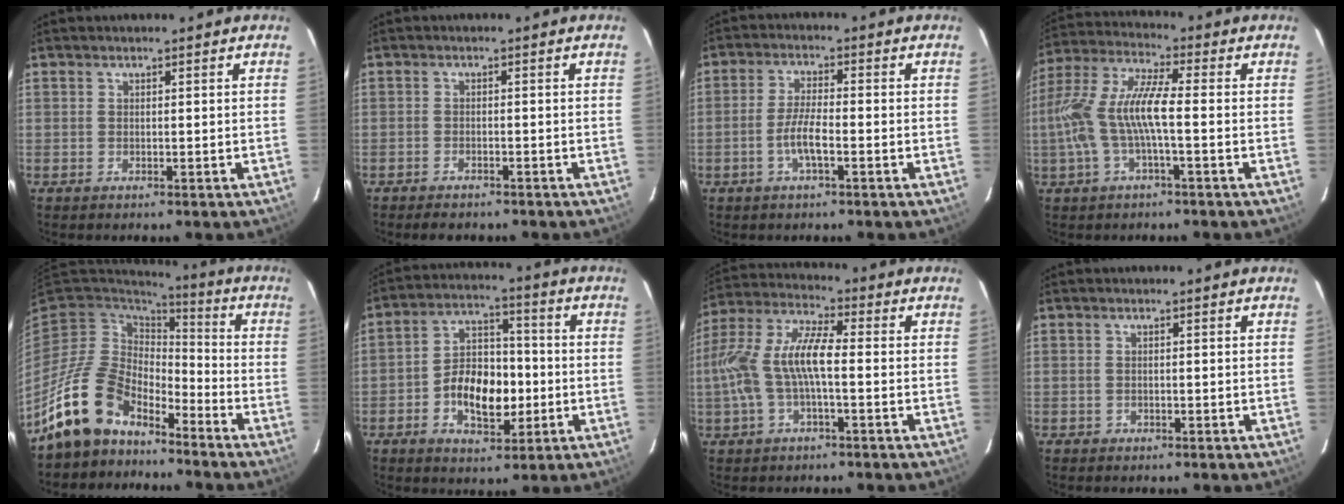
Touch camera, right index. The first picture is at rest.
{"total": 3.9, "force": [-3.3, 1.4, 1.3], "torque": [-0.038, -0.008, -0.051]}
{"total": 5.0, "force": [-2.0, 1.0, 4.4], "torque": [-0.091, 0.000, -0.038]}
{"total": 12.4, "force": [-2.1, 2.6, 12.0], "torque": [-0.249, 0.005, -0.038]}
{"total": 13.9, "force": [-11.0, 7.0, 4.6], "torque": [-0.103, 0.013, -0.201]}
{"total": 11.7, "force": [-3.1, 7.1, 8.8], "torque": [-0.165, 0.022, -0.046]}
{"total": 12.4, "force": [-1.6, 4.0, 11.6], "torque": [-0.243, 0.011, -0.030]}
{"total": 0.7, "force": [-0.4, 0.5, 0.0], "torque": [0.000, 0.001, -0.004]}